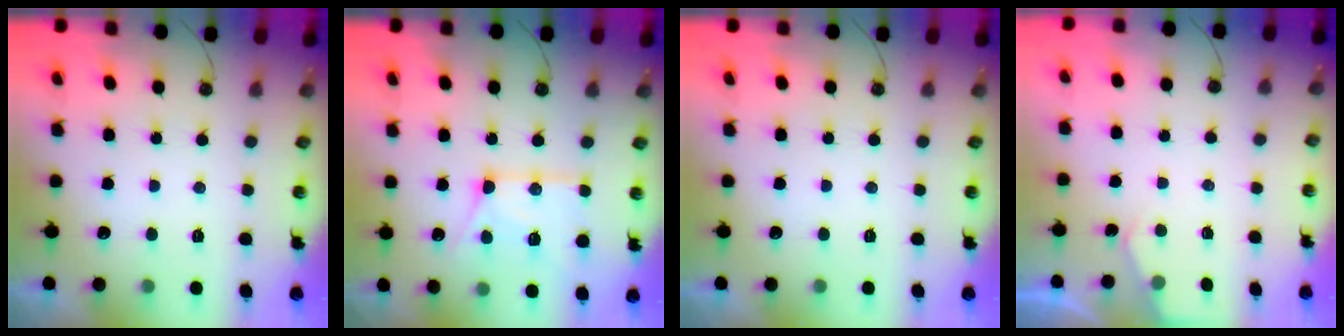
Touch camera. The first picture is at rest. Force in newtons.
{"total": 14.0, "press": 13.9, "slide": 1.6}
{"total": 0.0}
{"total": 3.0, "press": 2.9, "slide": 0.5}